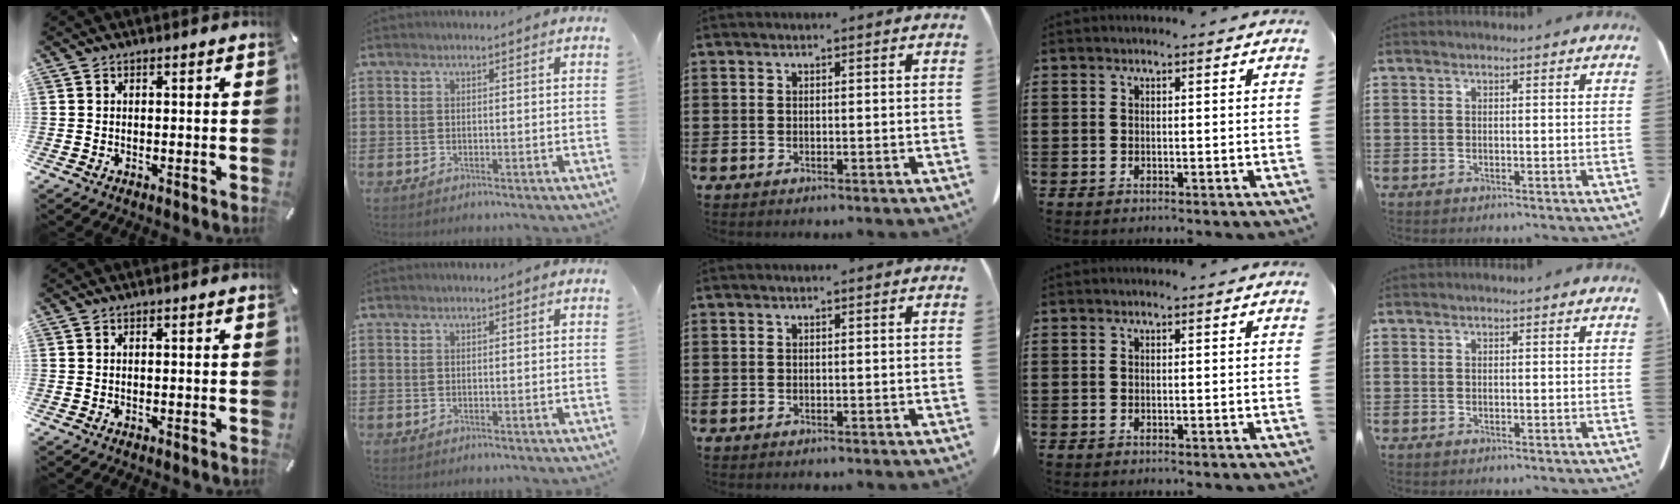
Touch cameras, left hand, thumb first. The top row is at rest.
{}